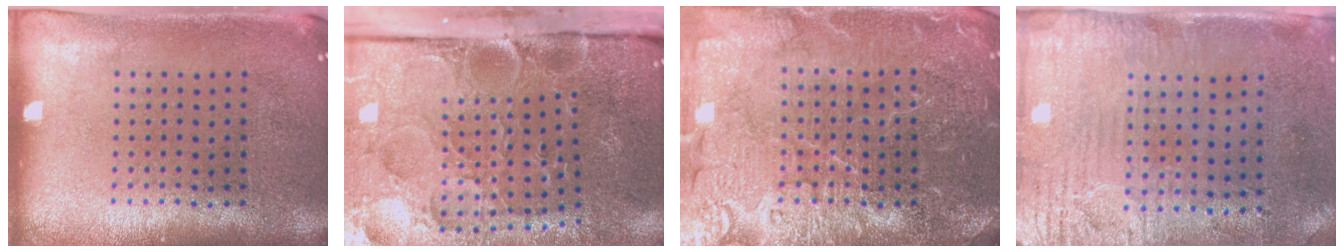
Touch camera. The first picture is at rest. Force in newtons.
{"total": 5.2, "press": 4.1, "slide": 3.2}
{"total": 4.7, "press": 4.7, "slide": 0.7}
{"total": 3.2, "press": 2.7, "slide": 1.8}